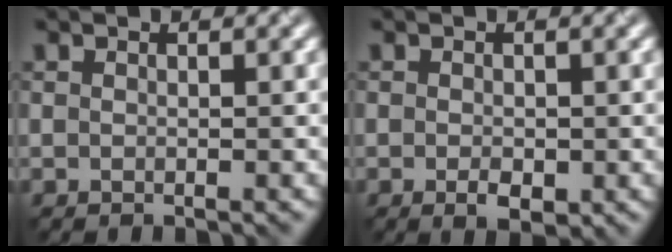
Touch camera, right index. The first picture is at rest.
{"total": 1.7, "force": [-0.5, 1.0, 1.3], "torque": [-0.022, -0.004, -0.005]}